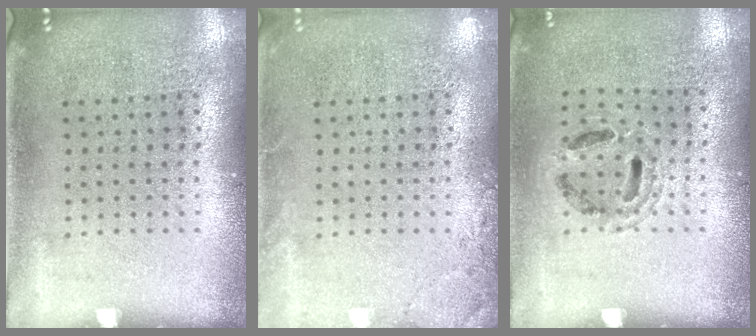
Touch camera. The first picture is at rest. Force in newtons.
{"total": 1.7, "press": 1.7, "slide": 0.3}
{"total": 0.9, "press": 0.9, "slide": 0.2}